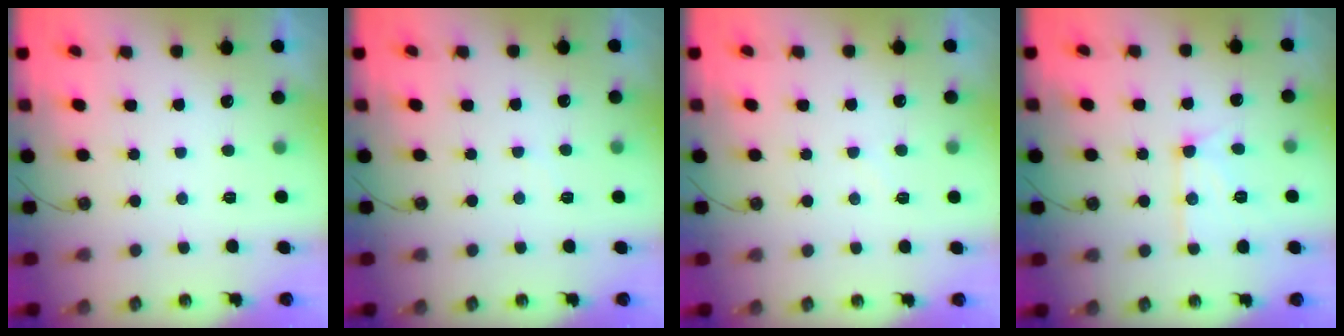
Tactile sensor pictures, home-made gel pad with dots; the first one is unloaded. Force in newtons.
{"total": 3.0, "press": 2.9, "slide": 0.4}
{"total": 3.9, "press": 3.8, "slide": 0.5}
{"total": 11.4, "press": 11.3, "slide": 0.5}